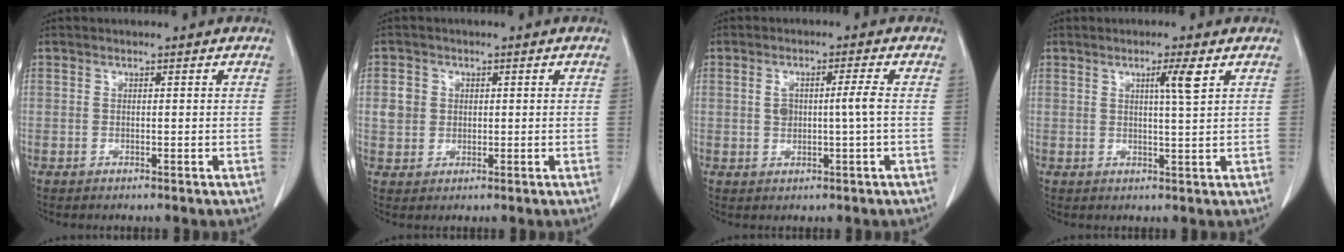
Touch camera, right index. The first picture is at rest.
{"total": 3.5, "force": [0.7, 3.3, 1.1], "torque": [-0.017, 0.010, 0.016]}
{"total": 4.0, "force": [0.2, 0.2, 4.0], "torque": [-0.076, 0.006, 0.008]}
{"total": 3.5, "force": [1.5, -0.5, 3.1], "torque": [-0.054, -0.004, 0.026]}